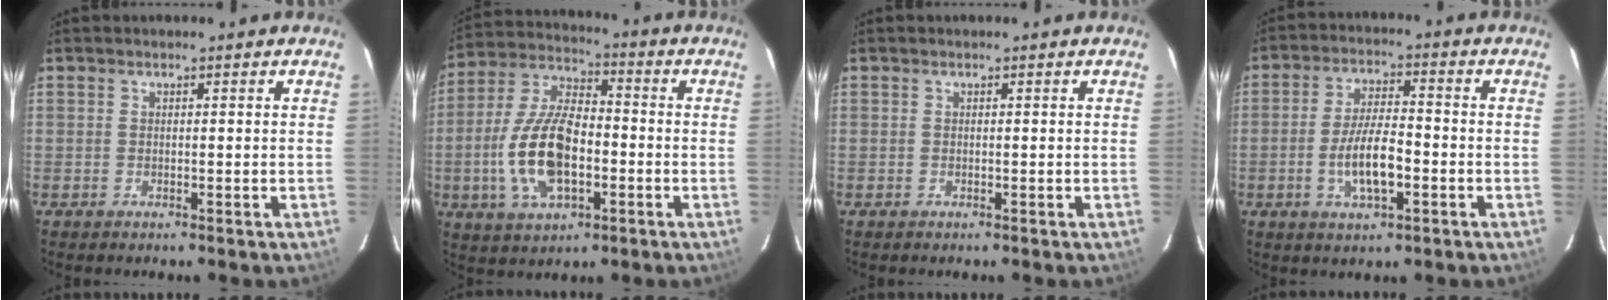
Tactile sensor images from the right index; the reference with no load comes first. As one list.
[{"total": 15.5, "force": [-3.5, 7.5, 13.1], "torque": [-0.276, 0.005, -0.063]}, {"total": 0.0}, {"total": 8.6, "force": [-2.7, 2.7, 7.7], "torque": [-0.150, -0.002, -0.047]}]